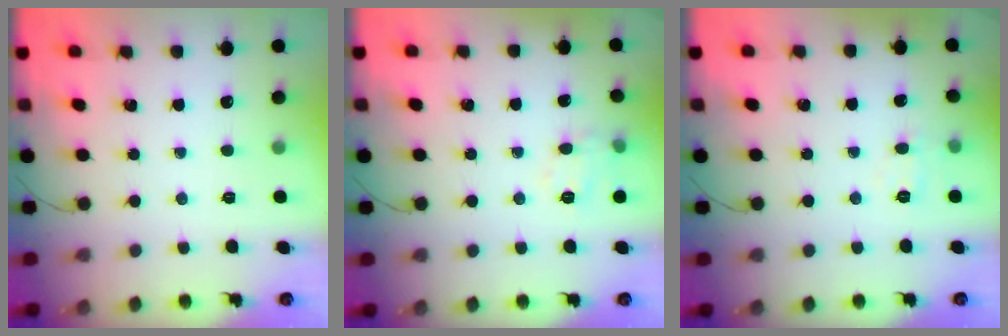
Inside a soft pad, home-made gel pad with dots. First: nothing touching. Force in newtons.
{"total": 6.0, "press": 5.9, "slide": 1.0}
{"total": 5.4, "press": 5.2, "slide": 1.3}